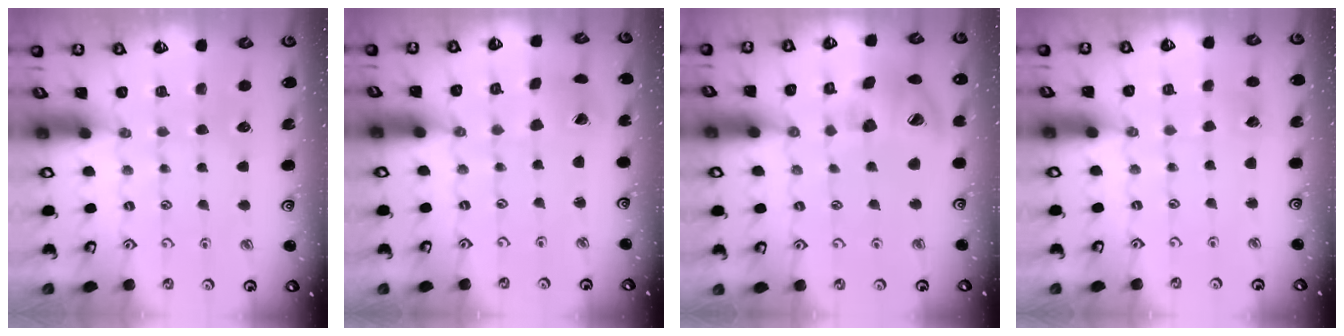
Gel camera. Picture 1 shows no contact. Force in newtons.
{"total": 2.0, "press": 2.0, "slide": 0.3}
{"total": 15.6, "press": 15.5, "slide": 2.3}
{"total": 2.8, "press": 2.8, "slide": 0.2}